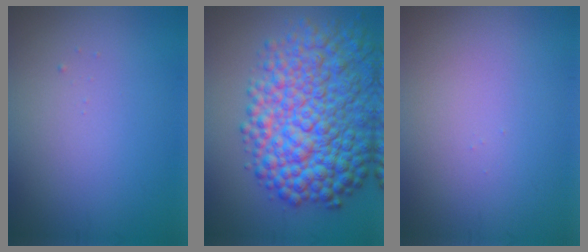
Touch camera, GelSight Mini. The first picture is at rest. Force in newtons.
{"total": 11.4, "press": 11.4, "slide": 0.3}
{"total": 0.0}